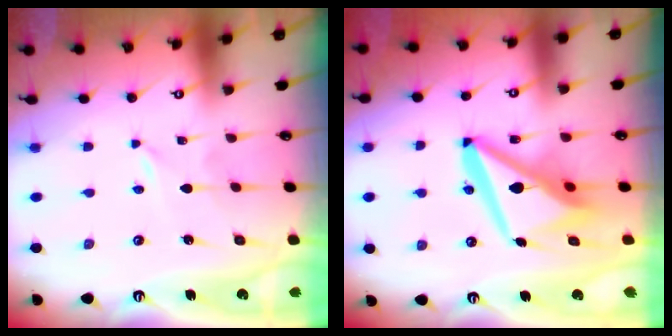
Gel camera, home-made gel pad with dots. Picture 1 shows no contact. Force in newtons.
{"total": 15.0, "press": 14.9, "slide": 1.7}